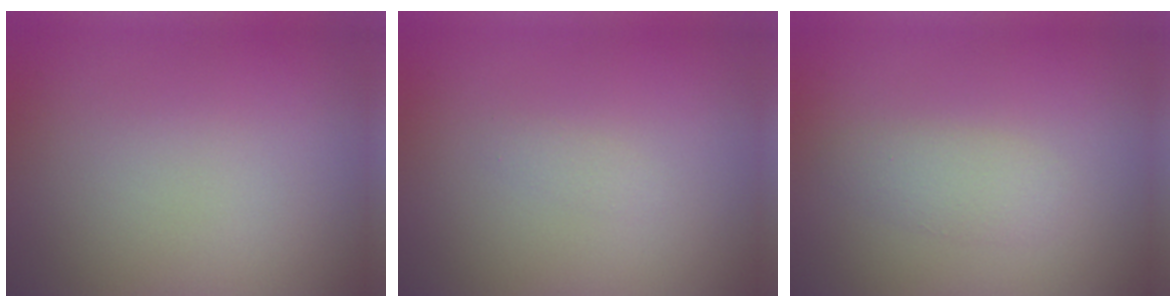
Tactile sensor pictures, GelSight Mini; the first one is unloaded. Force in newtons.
{"total": 0.6, "press": 0.6, "slide": 0.0}
{"total": 1.9, "press": 1.9, "slide": 0.0}